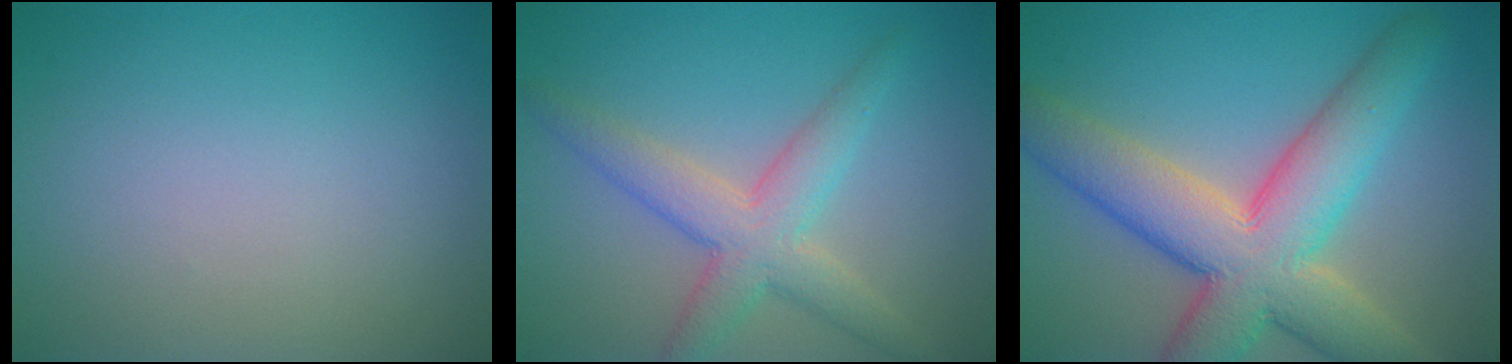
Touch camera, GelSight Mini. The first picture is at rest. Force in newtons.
{"total": 4.7, "press": 4.7, "slide": 0.2}
{"total": 10.4, "press": 10.4, "slide": 0.6}